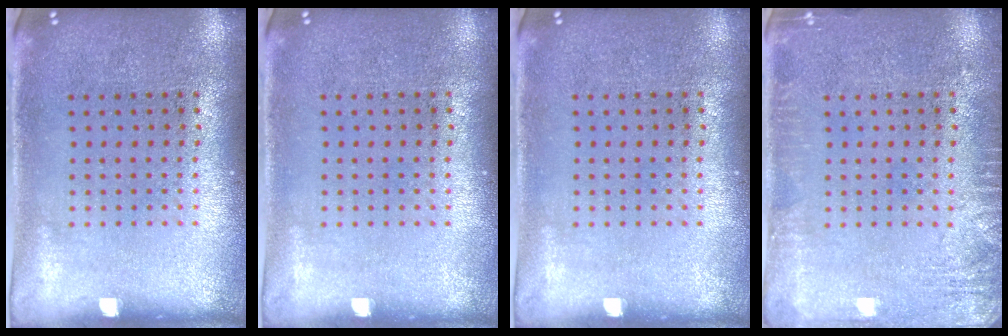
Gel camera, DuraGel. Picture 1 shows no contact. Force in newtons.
{"total": 0.0}
{"total": 0.0}
{"total": 2.3, "press": 2.2, "slide": 0.2}